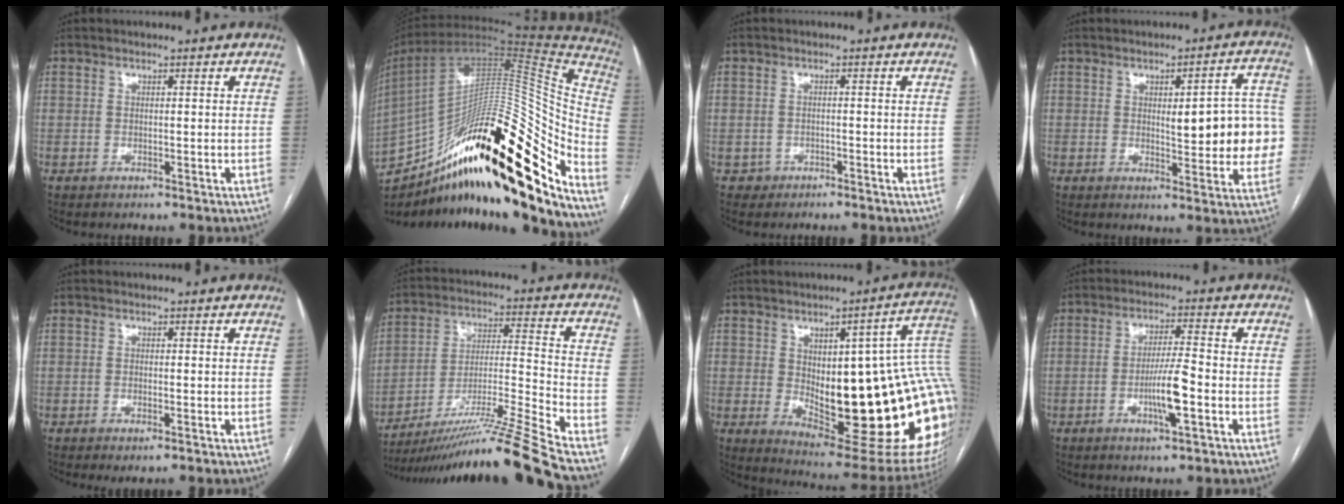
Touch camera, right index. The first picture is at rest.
{"total": 37.2, "force": [-23.3, 7.0, 28.2], "torque": [-0.436, -0.019, -0.361]}
{"total": 1.5, "force": [-1.0, 1.1, -0.4], "torque": [0.006, 0.008, -0.017]}
{"total": 12.5, "force": [0.1, 3.4, 12.0], "torque": [-0.135, 0.016, 0.005]}
{"total": 1.8, "force": [-1.0, 0.4, 1.4], "torque": [-0.022, -0.004, -0.012]}
{"total": 20.5, "force": [-17.0, -3.3, 11.0], "torque": [-0.169, -0.013, -0.293]}
{"total": 29.5, "force": [0.4, 7.7, 28.5], "torque": [-0.302, 0.011, 0.028]}
{"total": 6.6, "force": [-2.2, 0.3, 6.2], "torque": [-0.119, -0.003, -0.037]}